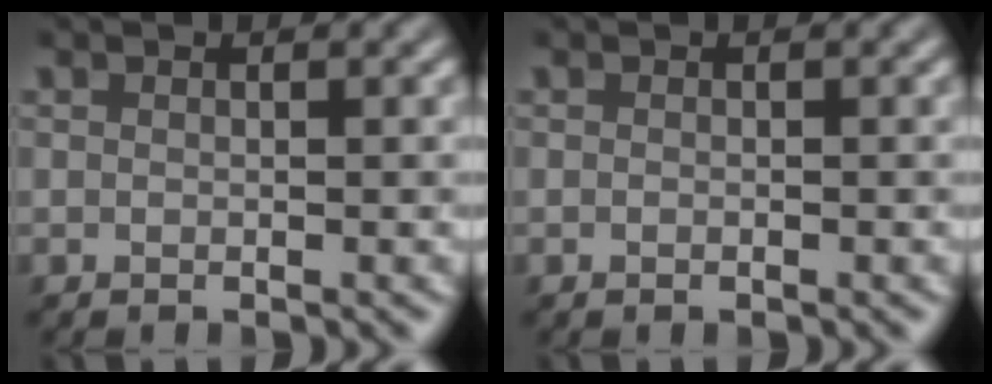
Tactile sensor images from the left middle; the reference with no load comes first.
{"total": 0.0}